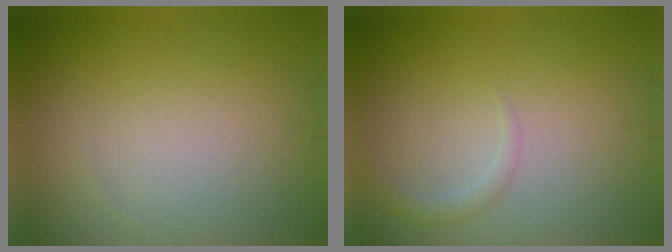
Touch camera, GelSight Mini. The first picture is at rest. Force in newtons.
{"total": 1.2, "press": 1.2, "slide": 0.1}